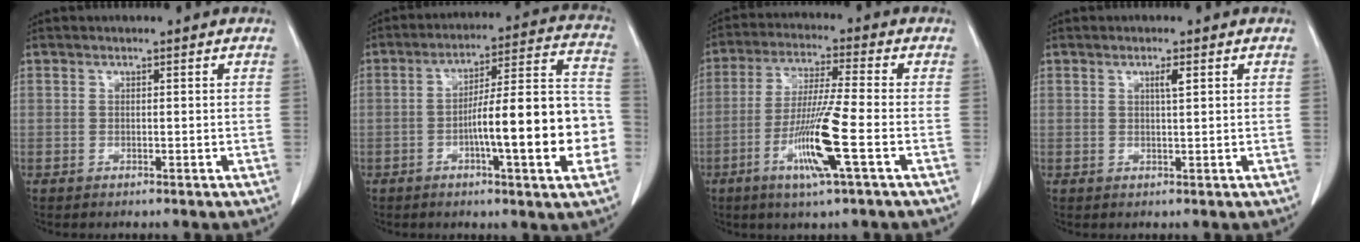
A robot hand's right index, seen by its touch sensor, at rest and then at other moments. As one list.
[{"total": 17.2, "force": [-4.2, 1.8, 16.6], "torque": [-0.226, 0.024, -0.060]}, {"total": 11.1, "force": [-4.0, -0.5, 10.3], "torque": [-0.204, -0.017, -0.079]}, {"total": 1.6, "force": [0.7, 0.1, 1.4], "torque": [-0.025, -0.001, 0.011]}]